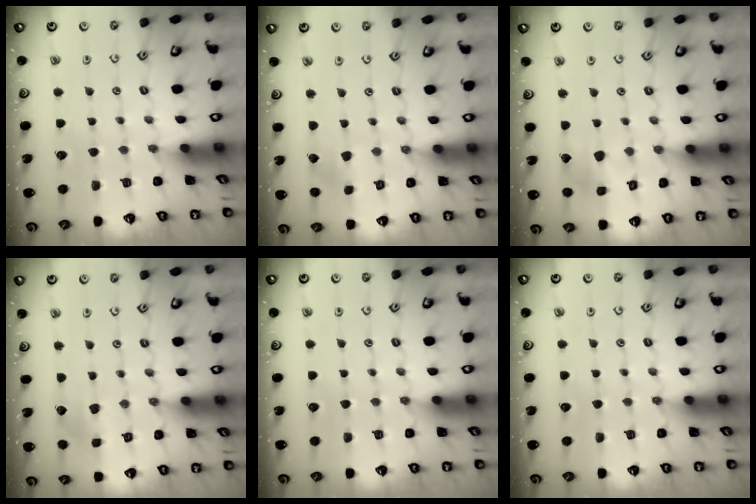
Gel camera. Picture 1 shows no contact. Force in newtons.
{"total": 1.9, "press": 1.9, "slide": 0.2}
{"total": 7.2, "press": 7.2, "slide": 0.5}
{"total": 2.4, "press": 2.4, "slide": 0.2}
{"total": 0.0}
{"total": 0.0}